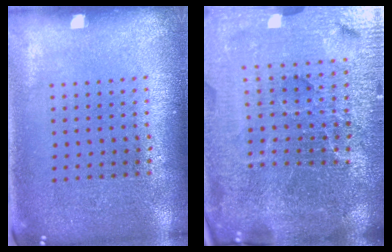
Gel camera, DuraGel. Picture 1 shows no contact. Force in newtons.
{"total": 6.9, "press": 6.0, "slide": 3.4}